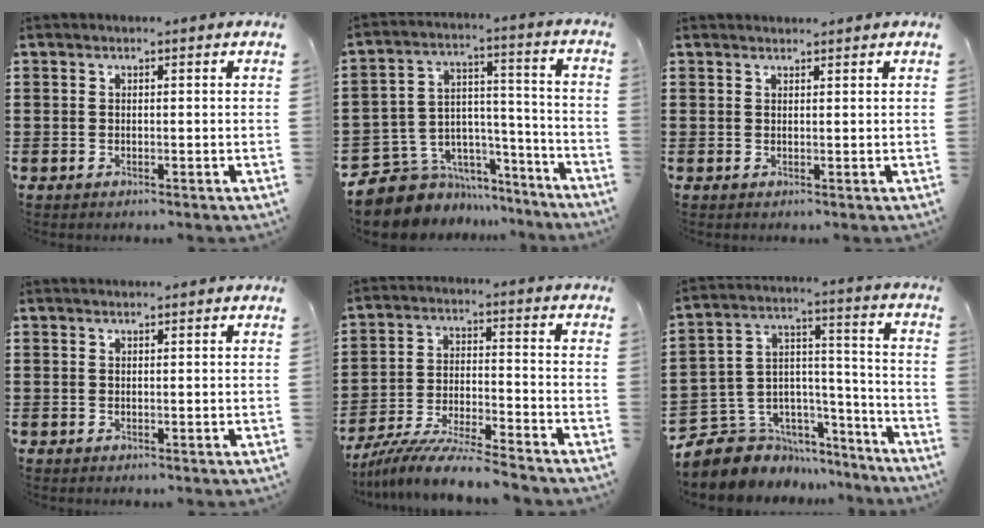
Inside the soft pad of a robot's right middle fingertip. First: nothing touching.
{"total": 8.0, "force": [-6.4, 4.6, 1.0], "torque": [-0.045, 0.004, -0.122]}
{"total": 1.1, "force": [1.1, 0.0, 0.0], "torque": [-0.002, -0.001, 0.021]}
{"total": 0.6, "force": [0.6, -0.1, 0.1], "torque": [-0.003, 0.000, 0.012]}
{"total": 8.4, "force": [-8.0, -0.2, 2.6], "torque": [-0.047, 0.002, -0.156]}
{"total": 7.5, "force": [-5.5, 5.1, 0.2], "torque": [-0.039, -0.002, -0.104]}